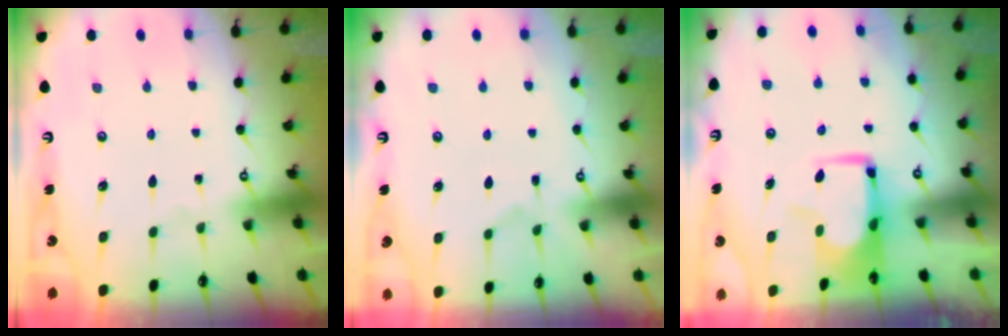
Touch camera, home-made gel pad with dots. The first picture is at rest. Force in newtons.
{"total": 2.9, "press": 2.7, "slide": 1.2}
{"total": 0.6, "press": 0.1, "slide": 0.6}